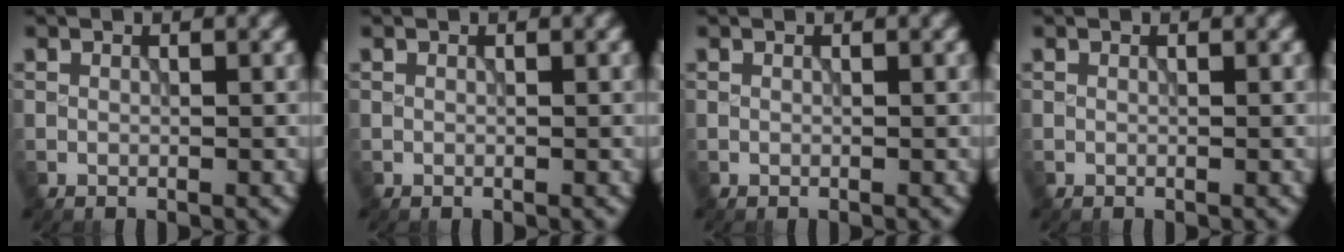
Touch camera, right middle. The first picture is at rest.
{"total": 0.0}
{"total": 0.0}
{"total": 0.0}